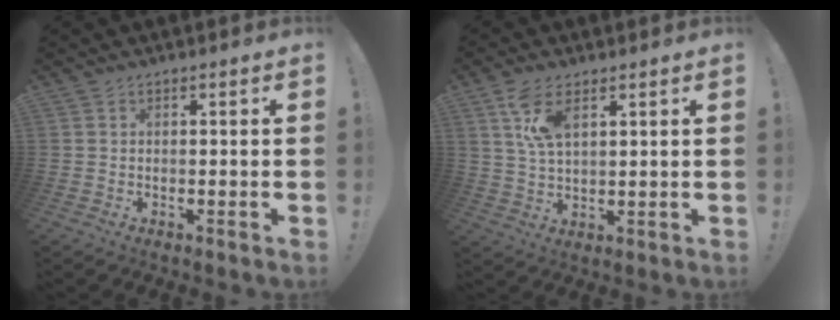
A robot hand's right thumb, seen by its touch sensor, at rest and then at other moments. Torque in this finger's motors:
{"motor_torque": [0.16, 0.92, 0.00, 0.02, 0.19]}